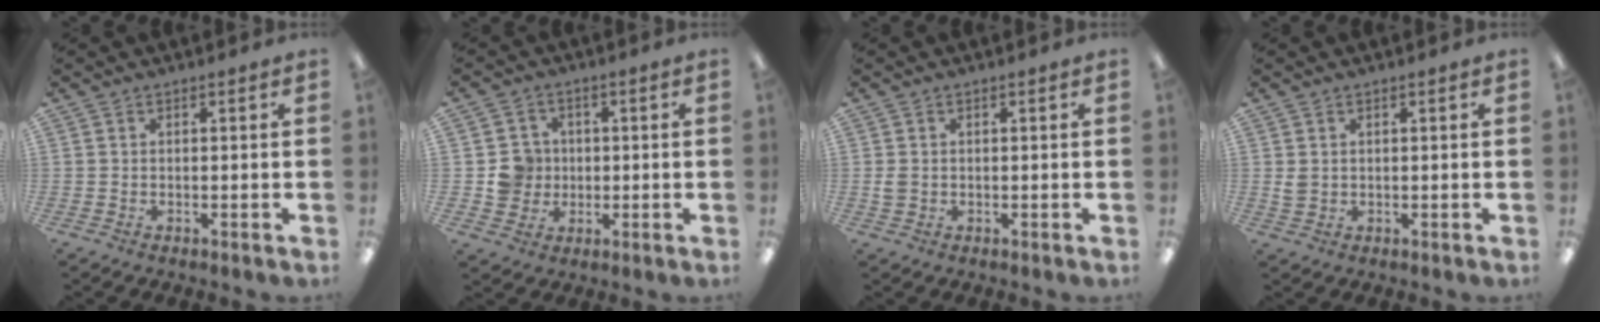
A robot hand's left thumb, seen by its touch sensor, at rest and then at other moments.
{"total": 6.4, "force": [-0.1, 6.3, 1.2], "torque": [-0.013, 0.007, 0.001]}
{"total": 1.7, "force": [0.1, 1.5, 0.9], "torque": [-0.009, 0.002, 0.000]}
{"total": 2.2, "force": [0.7, 1.7, 1.3], "torque": [-0.027, 0.004, 0.012]}